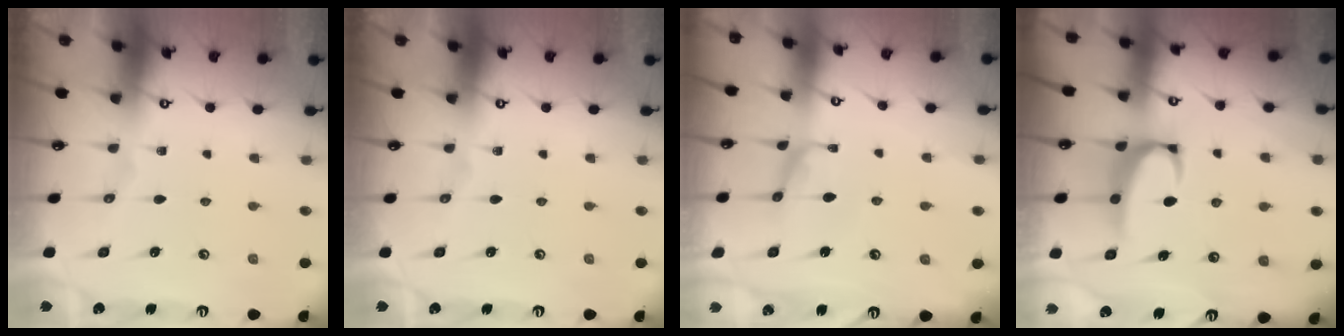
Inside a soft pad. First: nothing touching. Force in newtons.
{"total": 0.0}
{"total": 0.0}
{"total": 3.3, "press": 3.2, "slide": 0.8}